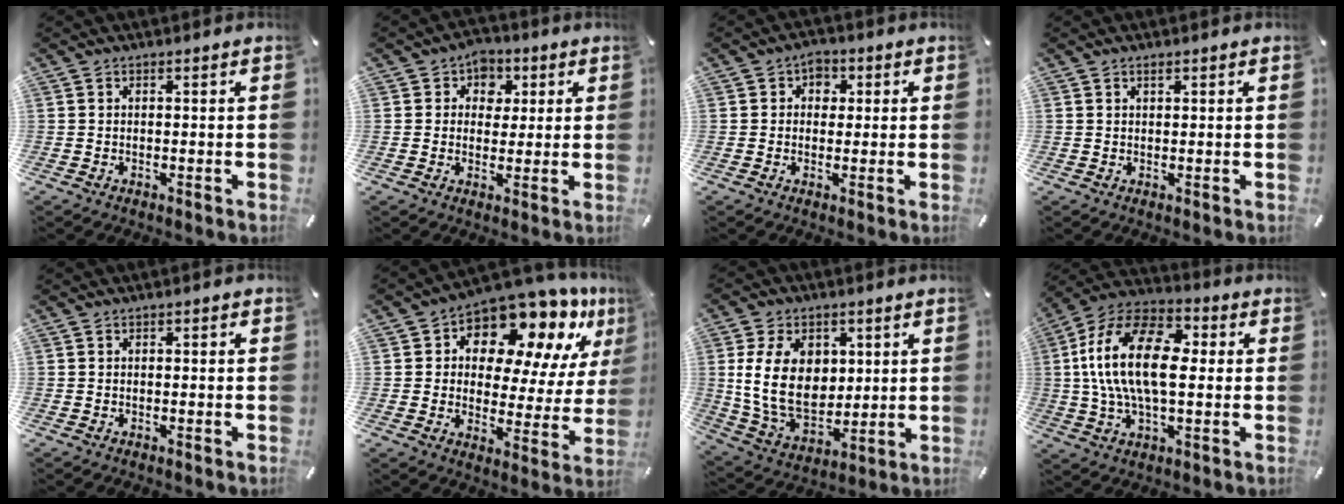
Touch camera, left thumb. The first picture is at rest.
{"total": 5.6, "force": [1.1, 5.1, 1.9], "torque": [-0.021, -0.004, 0.012]}
{"total": 3.8, "force": [0.7, 3.3, 1.9], "torque": [-0.009, -0.002, 0.004]}
{"total": 0.9, "force": [0.5, 0.3, 0.6], "torque": [-0.011, 0.002, 0.009]}
{"total": 0.6, "force": [0.0, 0.3, 0.5], "torque": [-0.008, 0.002, -0.002]}
{"total": 14.2, "force": [10.2, 7.3, 6.6], "torque": [-0.109, -0.090, 0.173]}
{"total": 15.6, "force": [2.7, 11.5, 10.2], "torque": [-0.216, 0.001, 0.047]}
{"total": 19.3, "force": [1.3, 10.9, 15.8], "torque": [-0.329, 0.006, 0.016]}